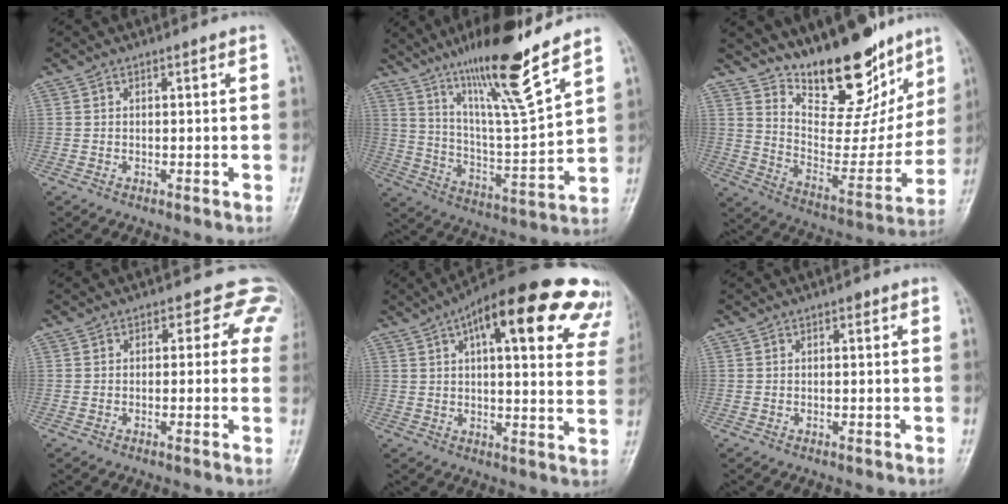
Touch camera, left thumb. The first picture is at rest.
{"total": 18.1, "force": [12.9, 1.2, 12.6], "torque": [-0.200, -0.074, 0.227]}
{"total": 22.2, "force": [16.4, 9.2, 11.8], "torque": [-0.123, -0.103, 0.264]}
{"total": 4.9, "force": [2.7, 3.8, 1.5], "torque": [0.023, -0.003, 0.001]}
{"total": 27.5, "force": [15.1, 9.2, 21.0], "torque": [-0.250, 0.007, 0.185]}
{"total": 0.6, "force": [0.3, 0.4, 0.4], "torque": [0.000, 0.000, 0.000]}